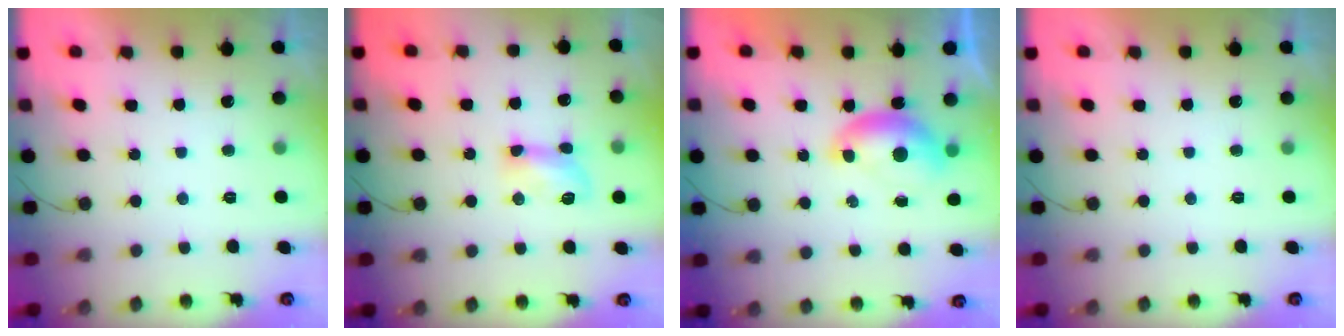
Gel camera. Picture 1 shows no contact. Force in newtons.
{"total": 6.0, "press": 5.9, "slide": 0.9}
{"total": 8.0, "press": 7.9, "slide": 1.3}
{"total": 0.0}